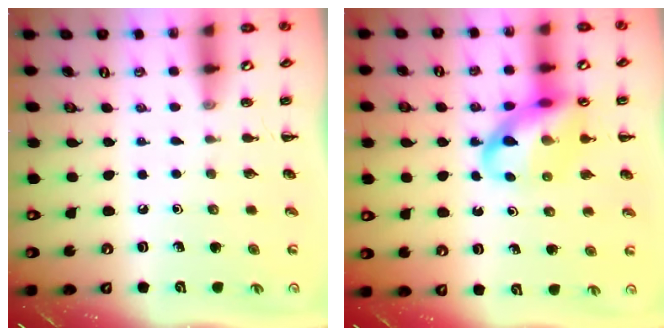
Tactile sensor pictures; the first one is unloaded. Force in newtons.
{"total": 15.5, "press": 15.1, "slide": 3.4}